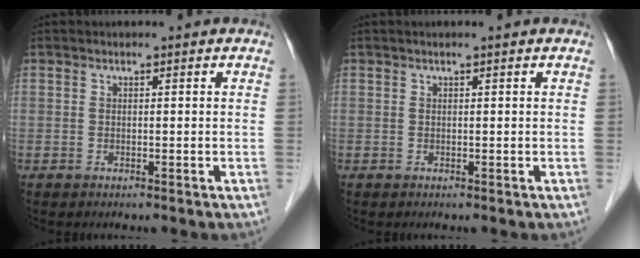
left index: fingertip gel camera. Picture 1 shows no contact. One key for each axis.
{"total": 0.0}